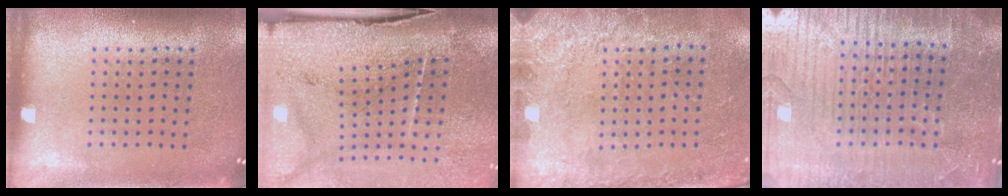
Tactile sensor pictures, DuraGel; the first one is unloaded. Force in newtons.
{"total": 3.8, "press": 3.3, "slide": 1.8}
{"total": 2.6, "press": 2.3, "slide": 1.2}
{"total": 5.1, "press": 4.7, "slide": 2.0}